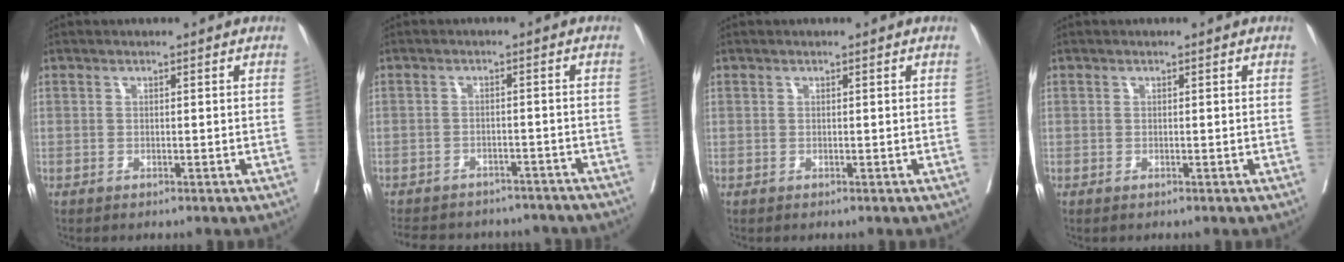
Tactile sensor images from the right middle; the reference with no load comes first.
{"total": 17.9, "force": [-15.8, 6.4, 5.6], "torque": [-0.143, -0.004, -0.191]}
{"total": 0.0}
{"total": 0.0}